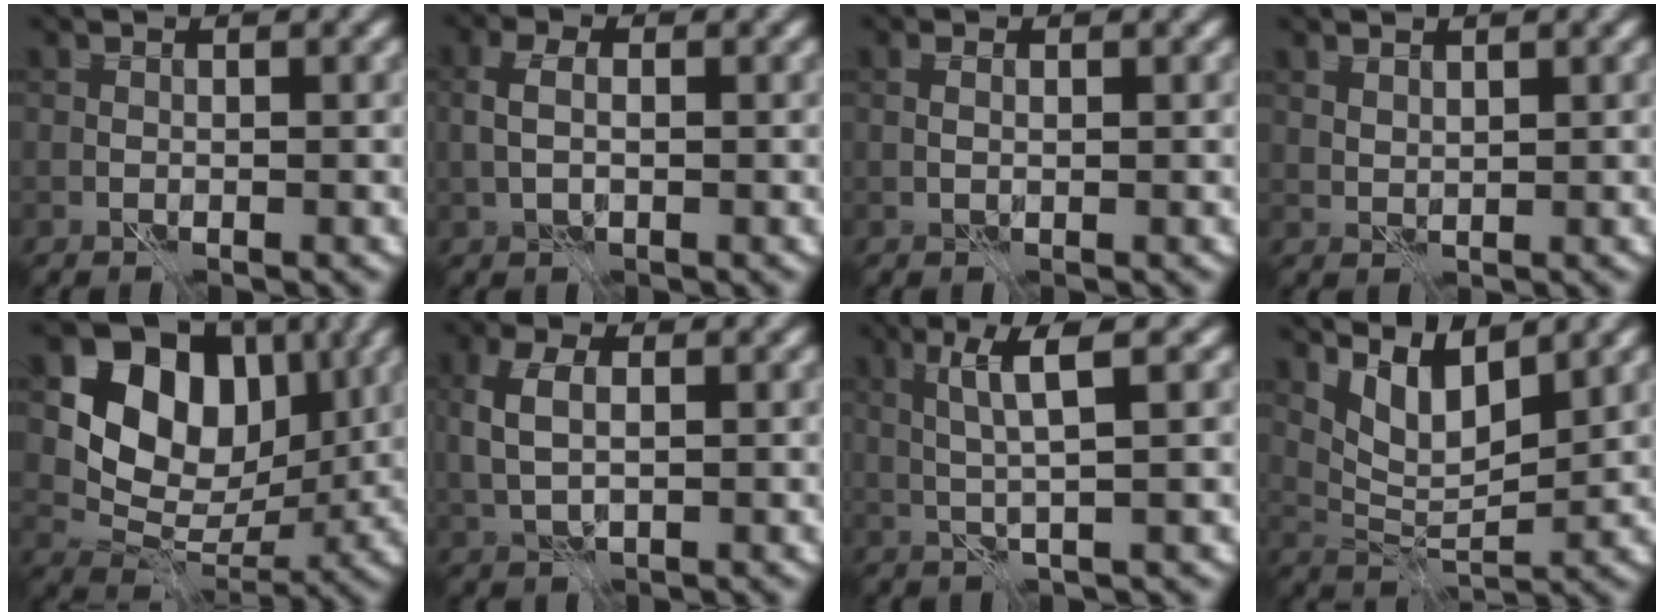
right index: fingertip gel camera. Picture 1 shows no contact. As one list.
[{"total": 2.1, "force": [0.1, 1.2, 1.7], "torque": [-0.042, 0.003, -0.001]}, {"total": 0.7, "force": [0.3, 0.4, 0.5], "torque": [-0.013, -0.005, 0.006]}, {"total": 1.1, "force": [1.0, 0.4, 0.3], "torque": [-0.013, -0.001, 0.022]}, {"total": 11.2, "force": [3.9, 8.3, 6.4], "torque": [-0.103, -0.006, 0.057]}, {"total": 3.5, "force": [0.5, 2.1, 2.7], "torque": [-0.068, 0.005, 0.010]}, {"total": 3.8, "force": [1.2, 0.1, 3.6], "torque": [-0.077, 0.002, 0.025]}, {"total": 4.7, "force": [2.8, 2.0, 3.3], "torque": [-0.071, -0.012, 0.055]}]